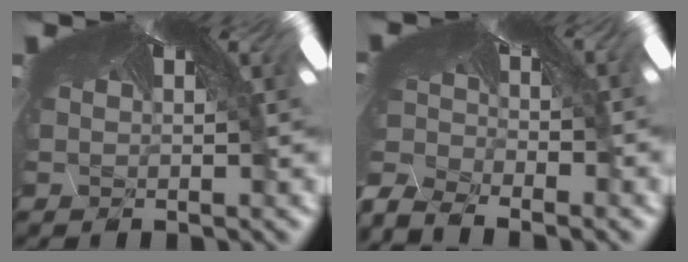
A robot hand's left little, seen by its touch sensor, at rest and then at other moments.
{"total": 11.5, "force": [-11.4, 0.1, 1.3], "torque": [-0.010, -0.064, -0.168]}